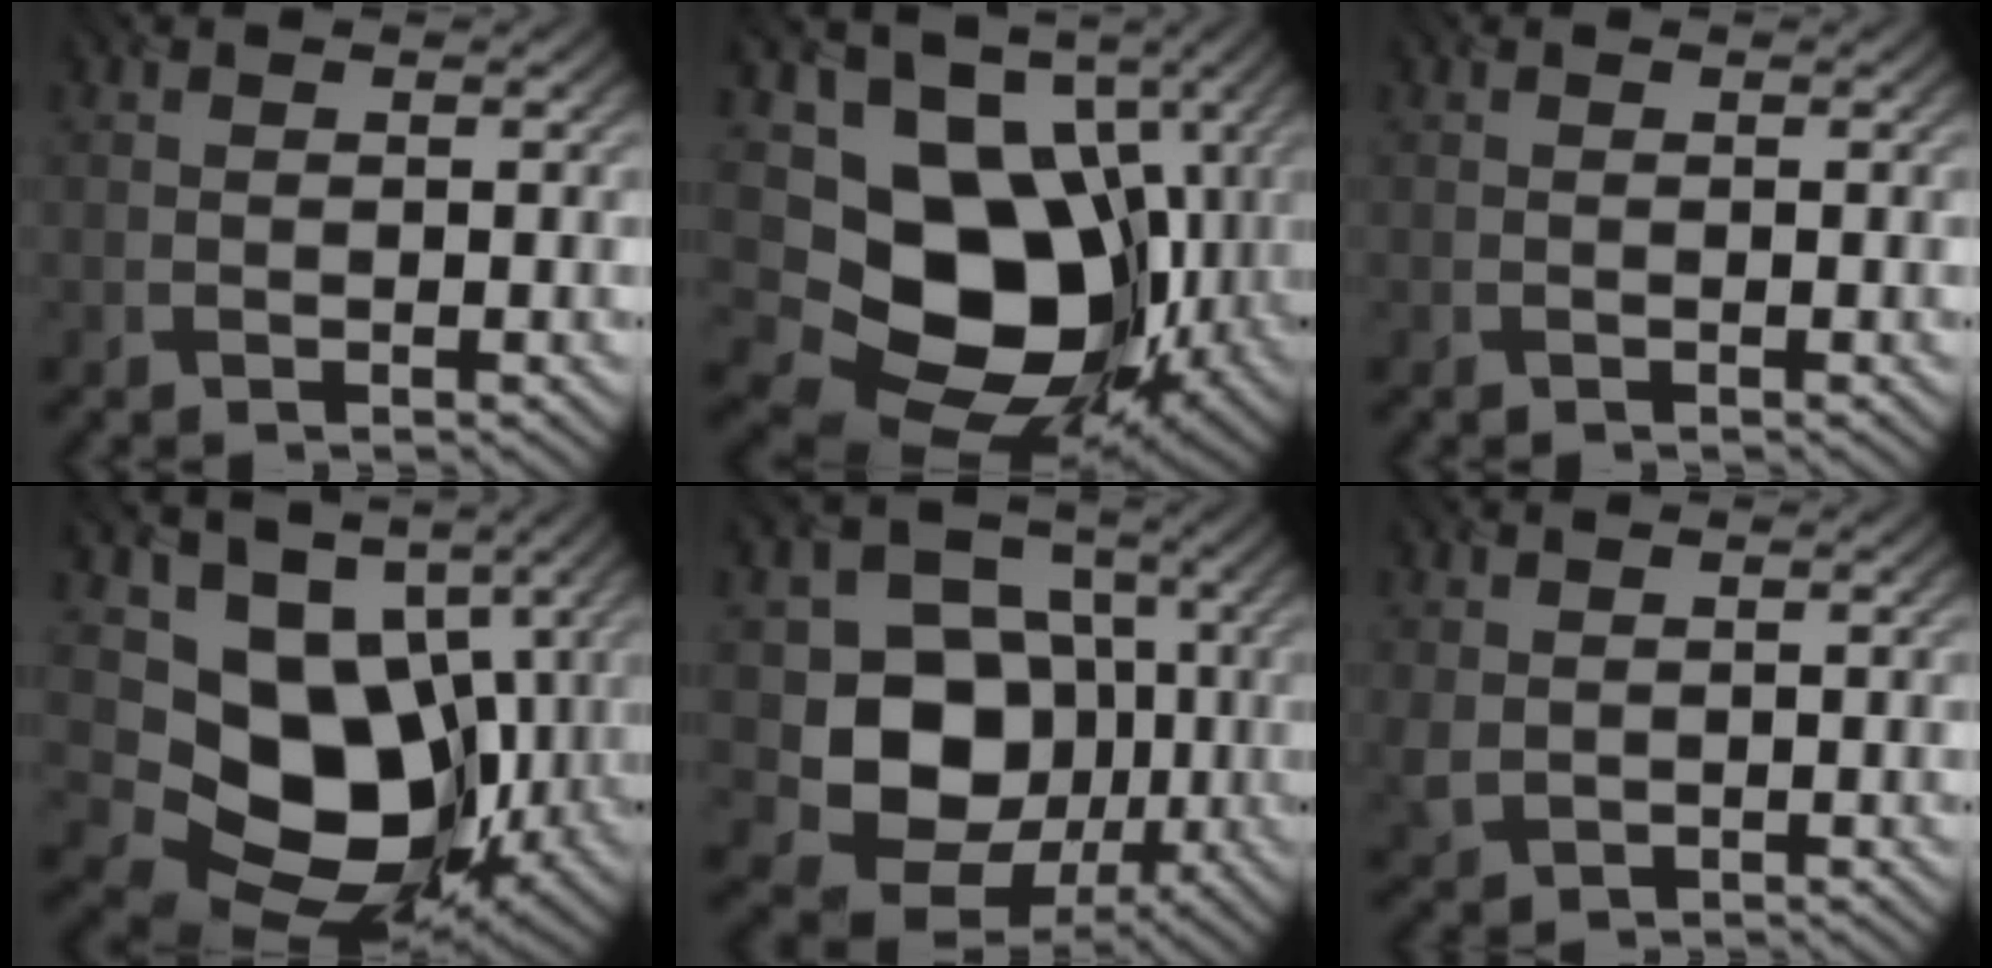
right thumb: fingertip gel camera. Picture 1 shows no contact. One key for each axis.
{"total": 17.0, "fx": -1.7, "fy": 13.0, "fz": 10.9, "tx": -0.194, "ty": -0.036, "tz": -0.011}
{"total": 0.0}
{"total": 14.2, "fx": -0.2, "fy": 10.8, "fz": 9.2, "tx": -0.152, "ty": -0.029, "tz": -0.004}
{"total": 11.9, "fx": -1.5, "fy": 10.0, "fz": 6.3, "tx": -0.125, "ty": -0.017, "tz": -0.036}
{"total": 2.1, "fx": 0.6, "fy": 1.6, "fz": 1.1, "tx": -0.036, "ty": -0.004, "tz": 0.018}